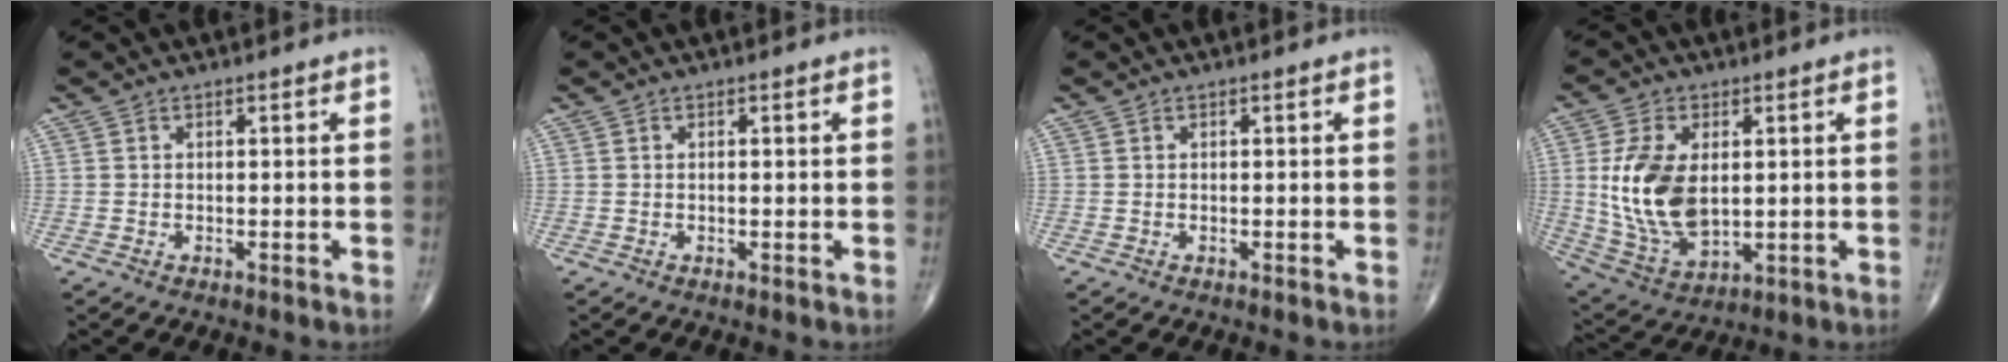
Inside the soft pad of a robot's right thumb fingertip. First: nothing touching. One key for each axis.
{"total": 0.6, "fx": 0.1, "fy": 0.2, "fz": 0.5, "tx": -0.010, "ty": -0.001, "tz": 0.002}
{"total": 0.0}
{"total": 15.0, "fx": 1.5, "fy": 8.7, "fz": 12.1, "tx": -0.233, "ty": -0.015, "tz": 0.043}